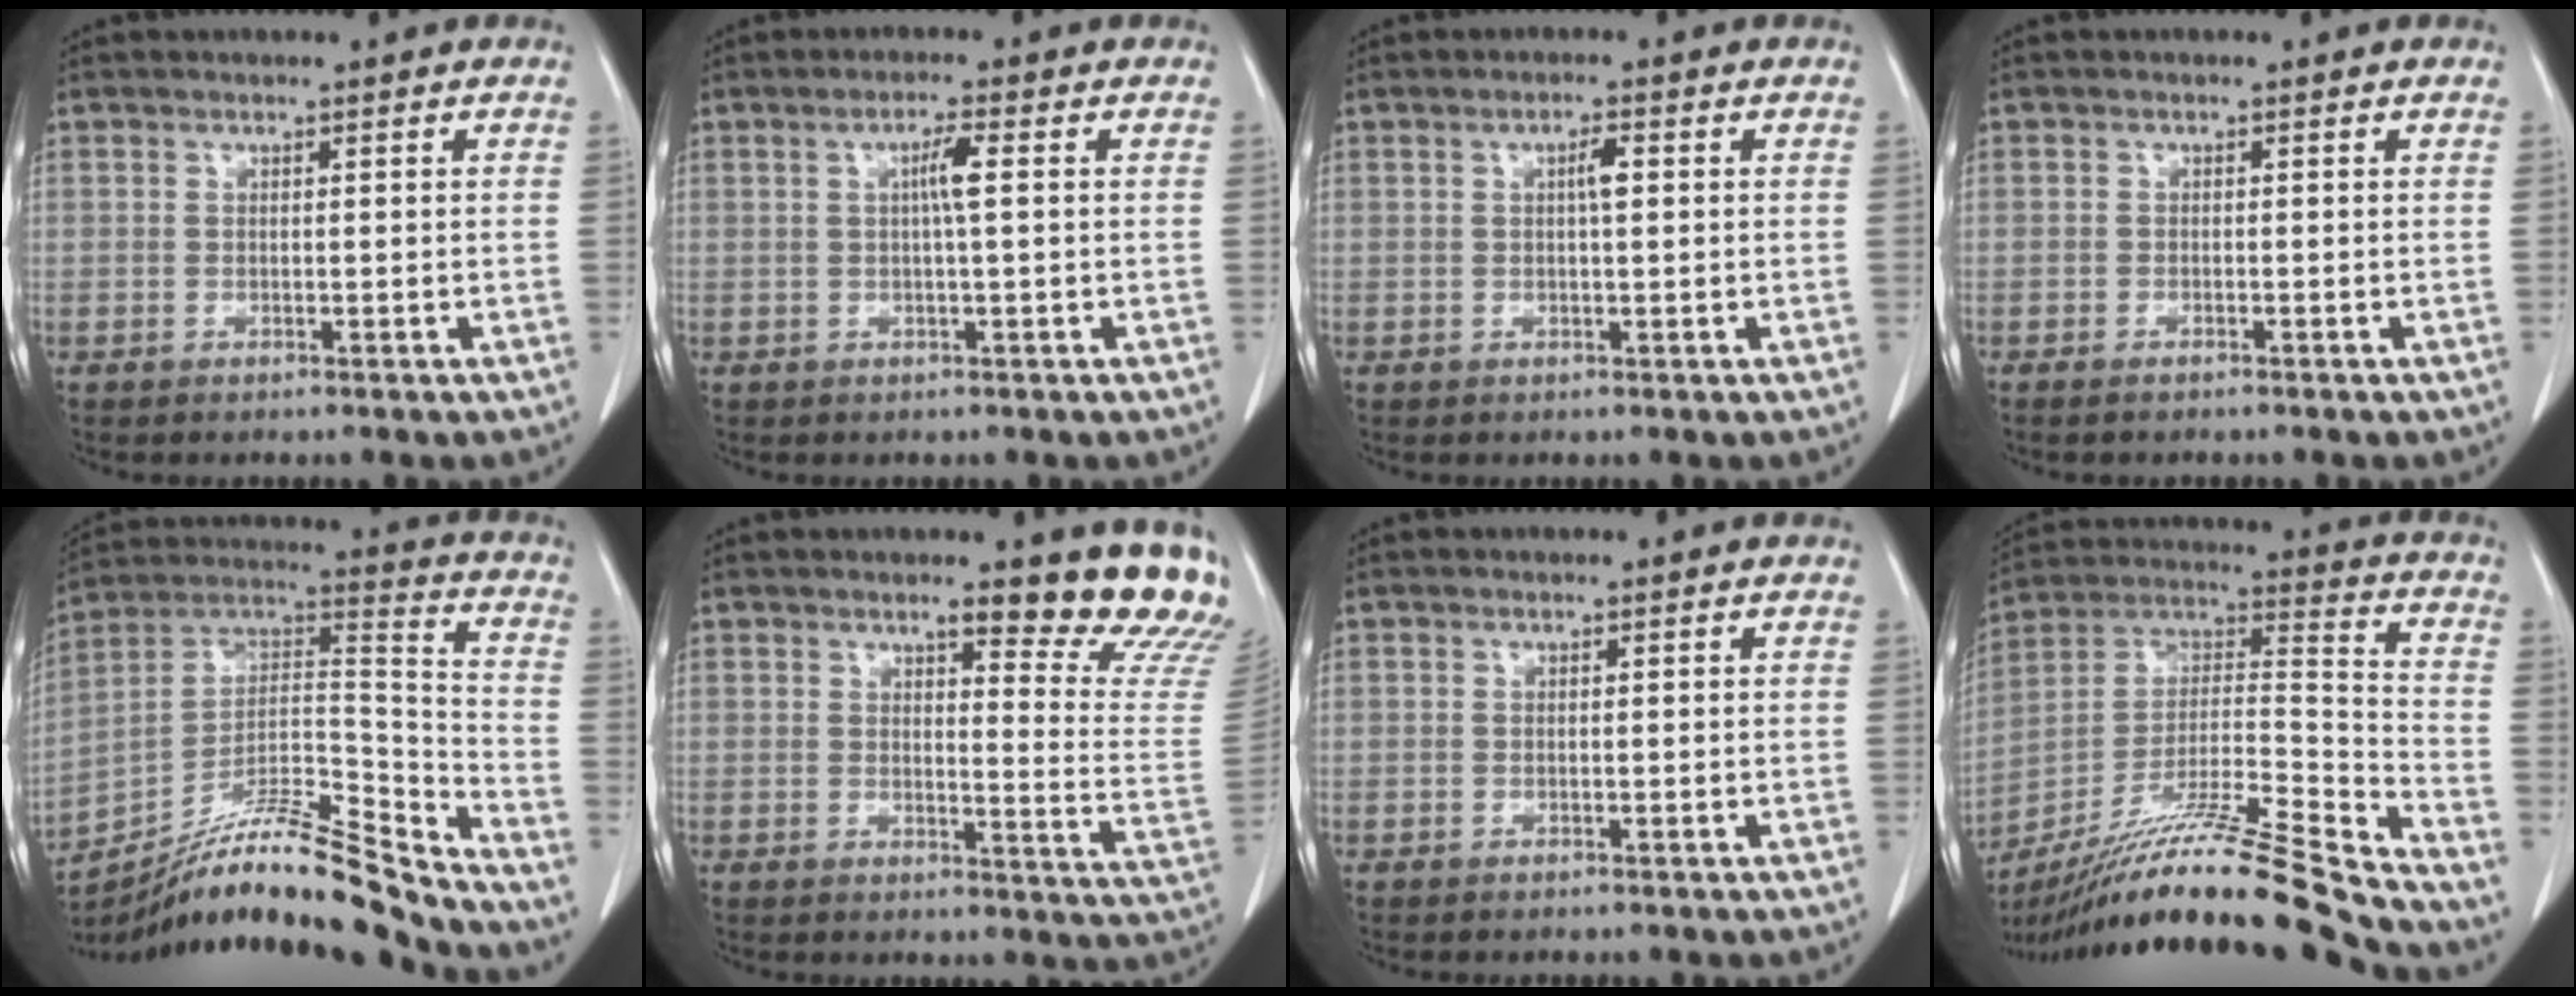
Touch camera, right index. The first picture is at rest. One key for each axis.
{"total": 3.0, "fx": 0.4, "fy": -0.1, "fz": 2.9, "tx": -0.054, "ty": 0.002, "tz": 0.006}
{"total": 2.2, "fx": 0.4, "fy": 0.3, "fz": 2.1, "tx": -0.037, "ty": 0.003, "tz": 0.007}
{"total": 0.9, "fx": -0.8, "fy": 0.2, "fz": 0.4, "tx": -0.009, "ty": -0.001, "tz": -0.012}
{"total": 19.1, "fx": -17.3, "fy": -0.3, "fz": 8.2, "tx": -0.150, "ty": 0.030, "tz": -0.304}
{"total": 12.6, "fx": 10.8, "fy": 1.0, "fz": 6.4, "tx": -0.055, "ty": -0.079, "tz": 0.104}
{"total": 0.0}
{"total": 24.8, "fx": -21.4, "fy": -1.7, "fz": 12.3, "tx": -0.214, "ty": -0.018, "tz": -0.370}